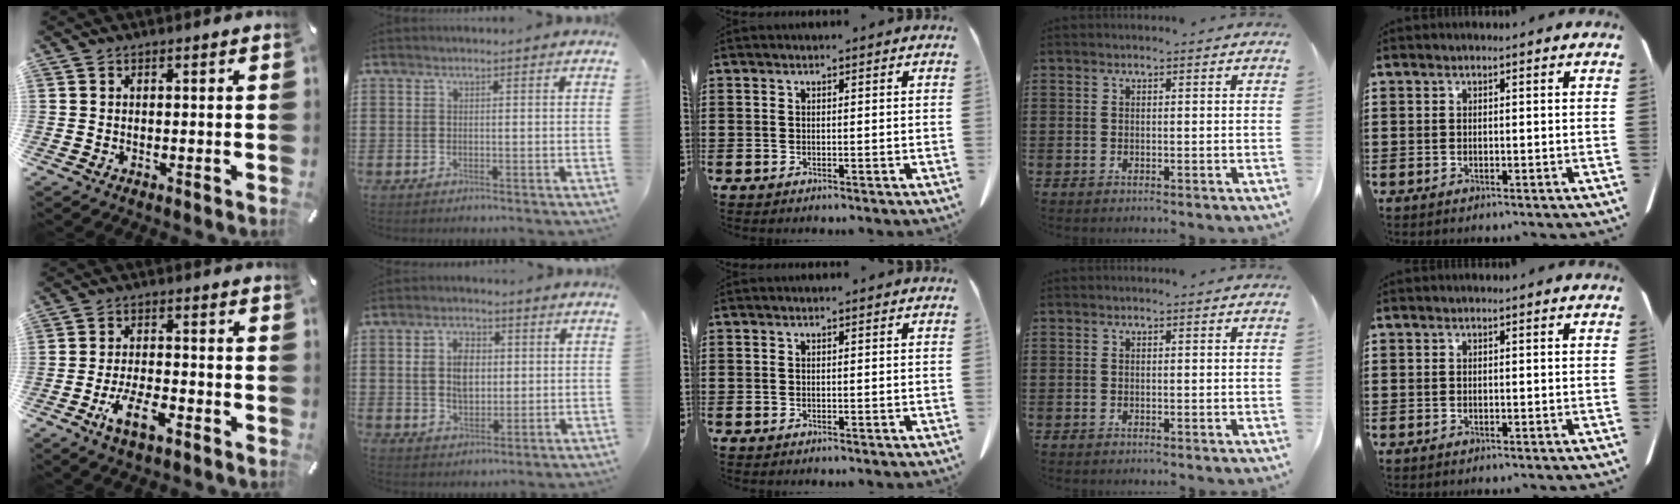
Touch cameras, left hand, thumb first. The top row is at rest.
{"thumb": {"total": 8.3, "force": [-4.3, 3.5, 6.1], "torque": [-0.125, 0.012, -0.079]}, "index": {"total": 5.9, "force": [0.9, 4.0, 4.2], "torque": [-0.091, 0.011, 0.010]}}